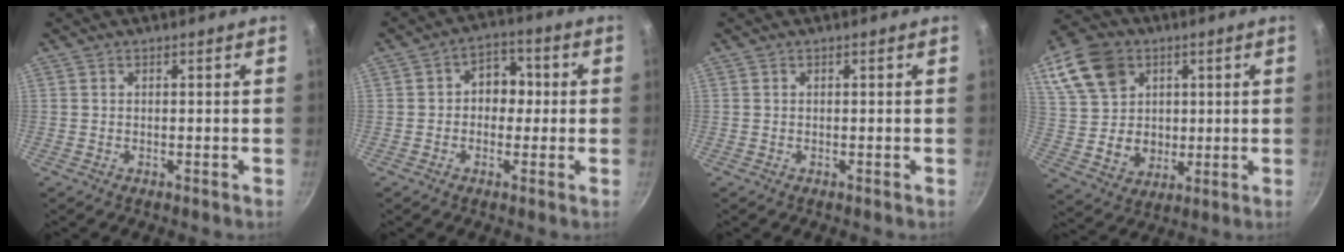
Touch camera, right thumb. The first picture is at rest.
{"total": 6.7, "force": [0.2, 5.3, 4.0], "torque": [-0.007, 0.014, -0.007]}
{"total": 0.0}
{"total": 17.0, "force": [6.3, 13.5, 8.3], "torque": [-0.134, -0.004, 0.129]}